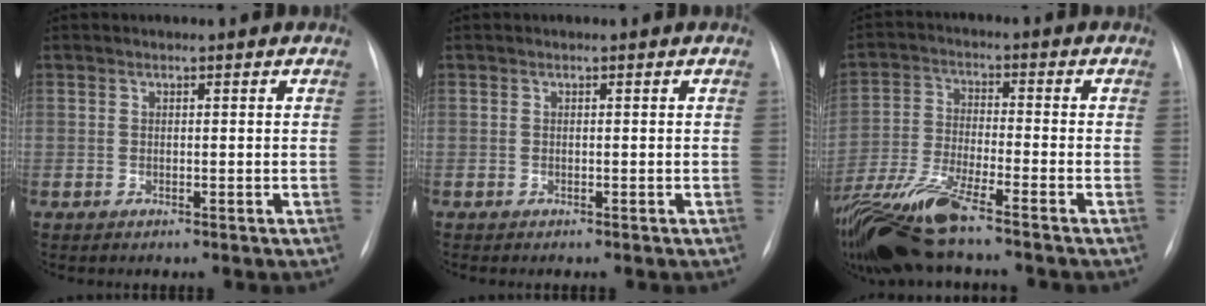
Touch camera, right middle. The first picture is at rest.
{"total": 0.0}
{"total": 12.4, "force": [-9.8, 0.9, 7.5], "torque": [-0.160, -0.024, -0.185]}